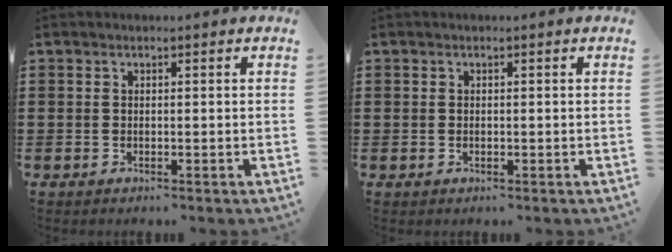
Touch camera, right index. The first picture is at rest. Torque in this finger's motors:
{"motor_torque": [-1.00, 1.14, -0.05, -0.01]}